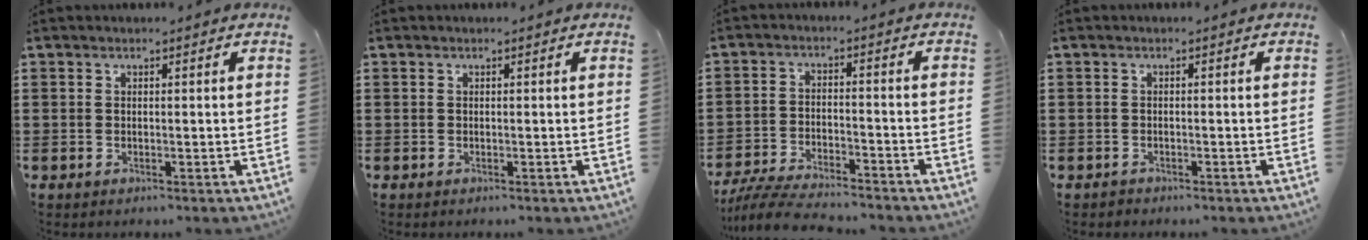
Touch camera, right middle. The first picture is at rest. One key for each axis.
{"total": 0.0}
{"total": 5.7, "fx": -5.5, "fy": 0.5, "fz": 1.6, "tx": -0.044, "ty": -0.004, "tz": -0.110}
{"total": 0.6, "fx": -0.6, "fy": 0.3, "fz": 0.0, "tx": -0.001, "ty": 0.002, "tz": -0.013}